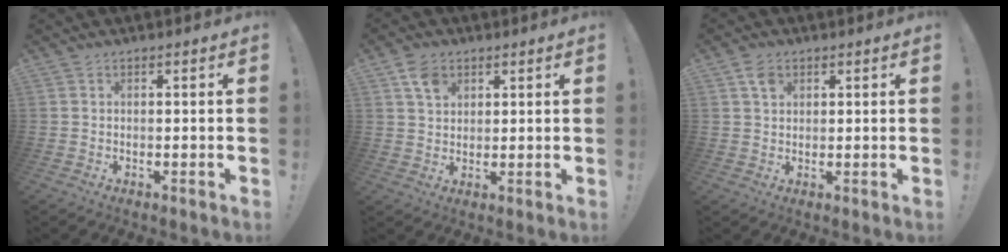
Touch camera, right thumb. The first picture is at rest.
{"total": 6.2, "force": [3.3, 4.4, 2.8], "torque": [-0.045, -0.006, 0.063]}
{"total": 3.7, "force": [1.9, 2.6, 1.9], "torque": [-0.025, -0.003, 0.033]}